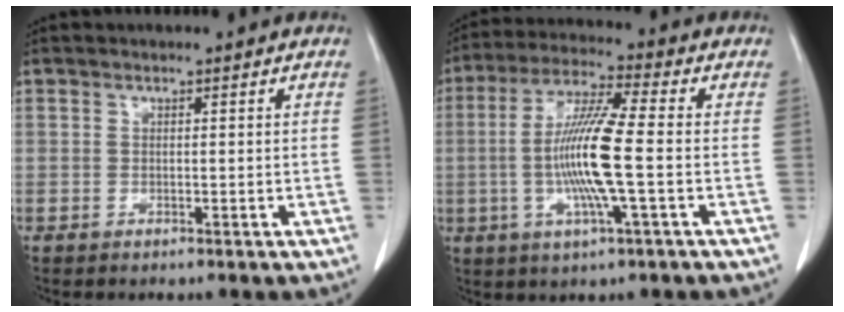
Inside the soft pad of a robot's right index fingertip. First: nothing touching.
{"total": 11.9, "force": [-1.6, 0.2, 11.8], "torque": [-0.235, -0.001, -0.038]}